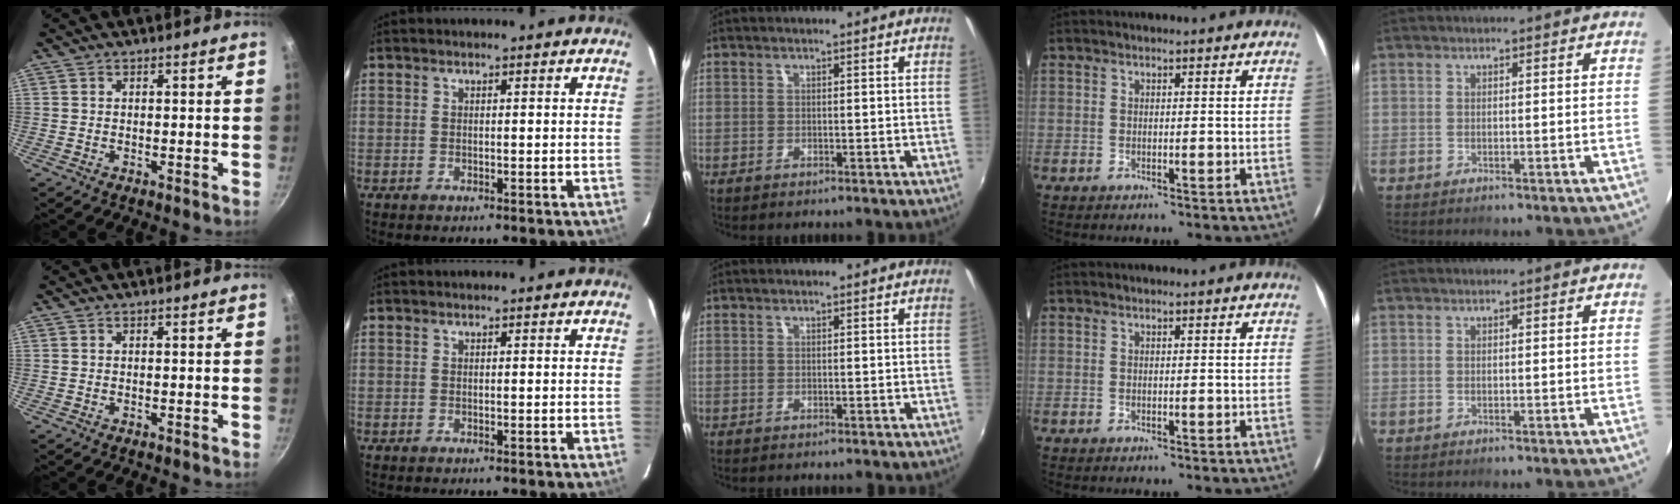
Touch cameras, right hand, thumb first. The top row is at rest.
{}